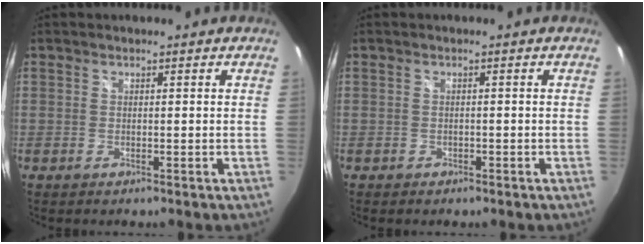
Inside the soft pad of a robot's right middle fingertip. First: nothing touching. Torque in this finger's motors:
{"motor_torque": [-0.12, 0.04, 0.07, 0.01]}